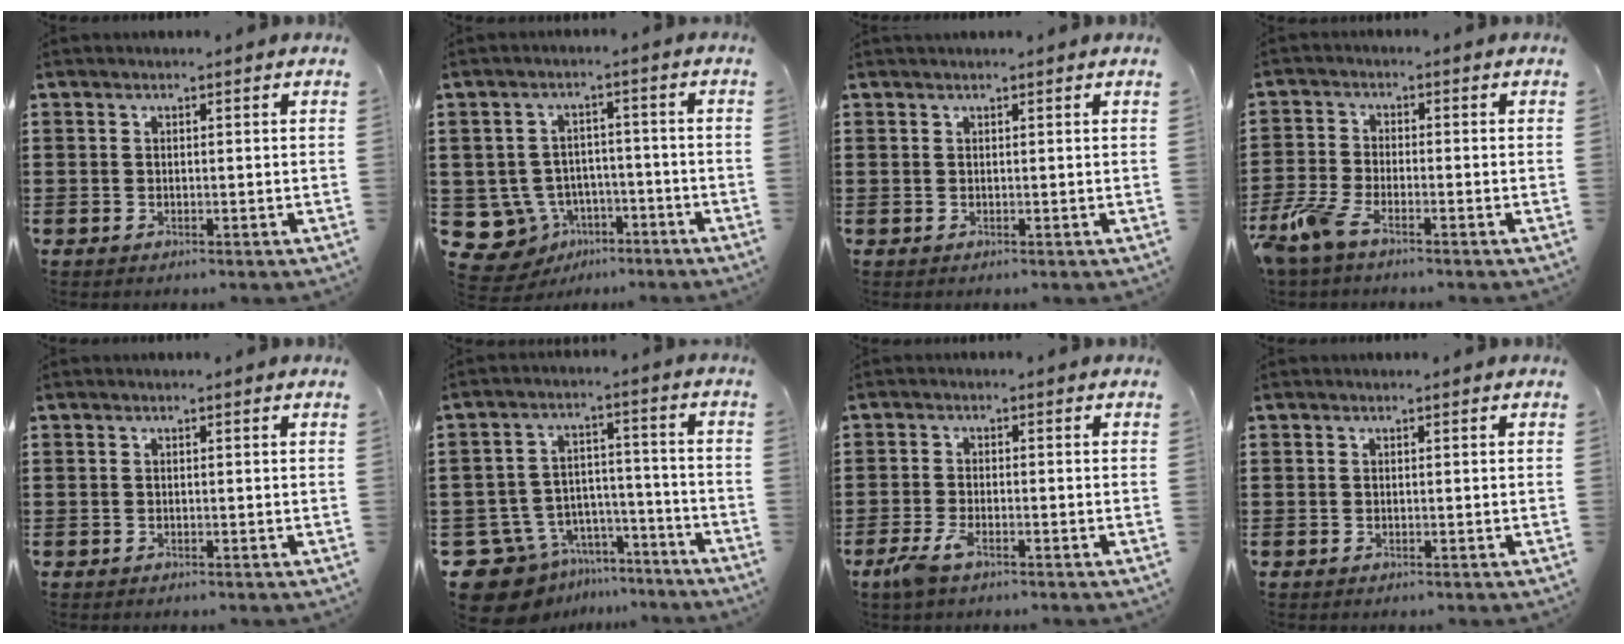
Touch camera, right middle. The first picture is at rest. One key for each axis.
{"total": 6.9, "fx": -3.7, "fy": 5.5, "fz": 2.0, "tx": -0.079, "ty": 0.009, "tz": -0.070}
{"total": 0.5, "fx": 0.5, "fy": 0.0, "fz": 0.1, "tx": -0.003, "ty": 0.000, "tz": 0.010}
{"total": 5.2, "fx": -3.8, "fy": 1.3, "fz": 3.2, "tx": -0.102, "ty": -0.016, "tz": -0.082}
{"total": 0.0}
{"total": 10.1, "fx": -8.4, "fy": 5.2, "fz": 2.3, "tx": -0.078, "ty": 0.025, "tz": -0.162}
{"total": 3.4, "fx": -2.0, "fy": 0.9, "fz": 2.6, "tx": -0.064, "ty": -0.003, "tz": -0.043}
{"total": 0.0}